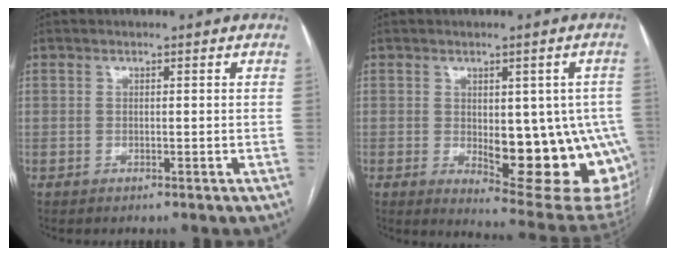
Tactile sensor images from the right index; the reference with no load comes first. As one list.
[{"total": 17.2, "force": [-2.9, 6.5, 15.7], "torque": [-0.129, 0.004, -0.012]}]